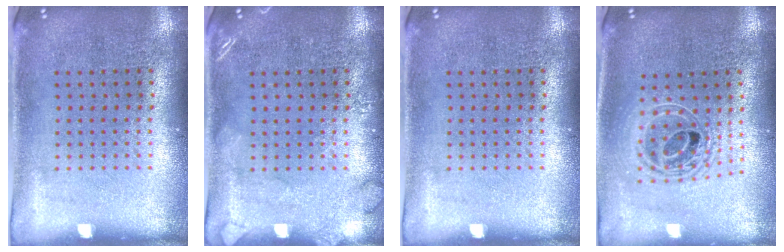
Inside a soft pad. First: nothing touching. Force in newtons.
{"total": 1.7, "press": 1.6, "slide": 0.3}
{"total": 0.0}
{"total": 1.8, "press": 1.4, "slide": 1.1}